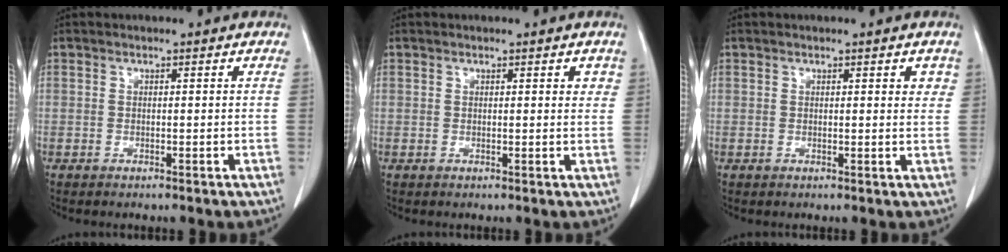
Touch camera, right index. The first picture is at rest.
{"total": 1.4, "force": [0.8, 0.7, 1.0], "torque": [-0.005, -0.002, 0.007]}
{"total": 1.8, "force": [1.0, 0.8, 1.3], "torque": [-0.009, -0.003, 0.009]}